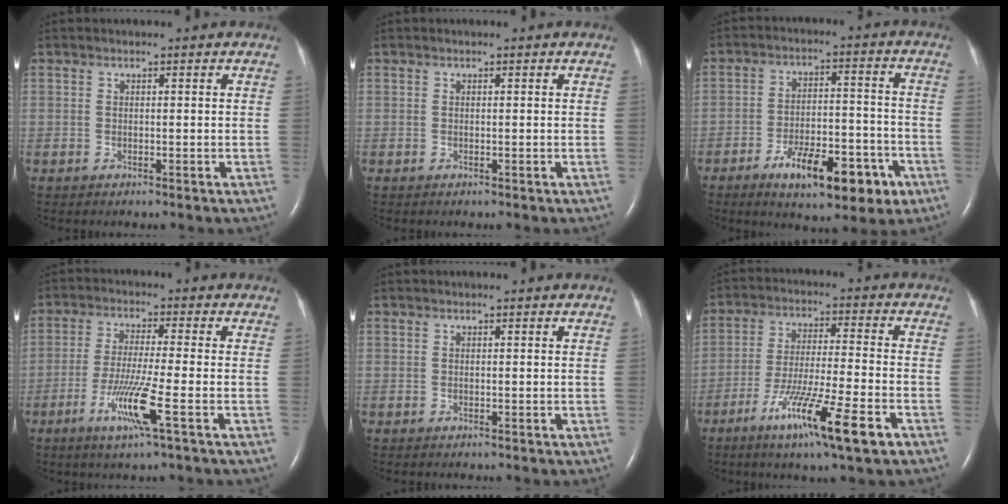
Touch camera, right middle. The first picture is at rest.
{"total": 0.0}
{"total": 12.5, "force": [-6.8, 4.4, 9.5], "torque": [-0.147, 0.007, -0.099]}
{"total": 7.8, "force": [-3.3, -0.9, 7.0], "torque": [-0.141, -0.023, -0.067]}
{"total": 0.0}
{"total": 13.1, "force": [-7.1, 0.1, 11.0], "torque": [-0.201, -0.032, -0.122]}